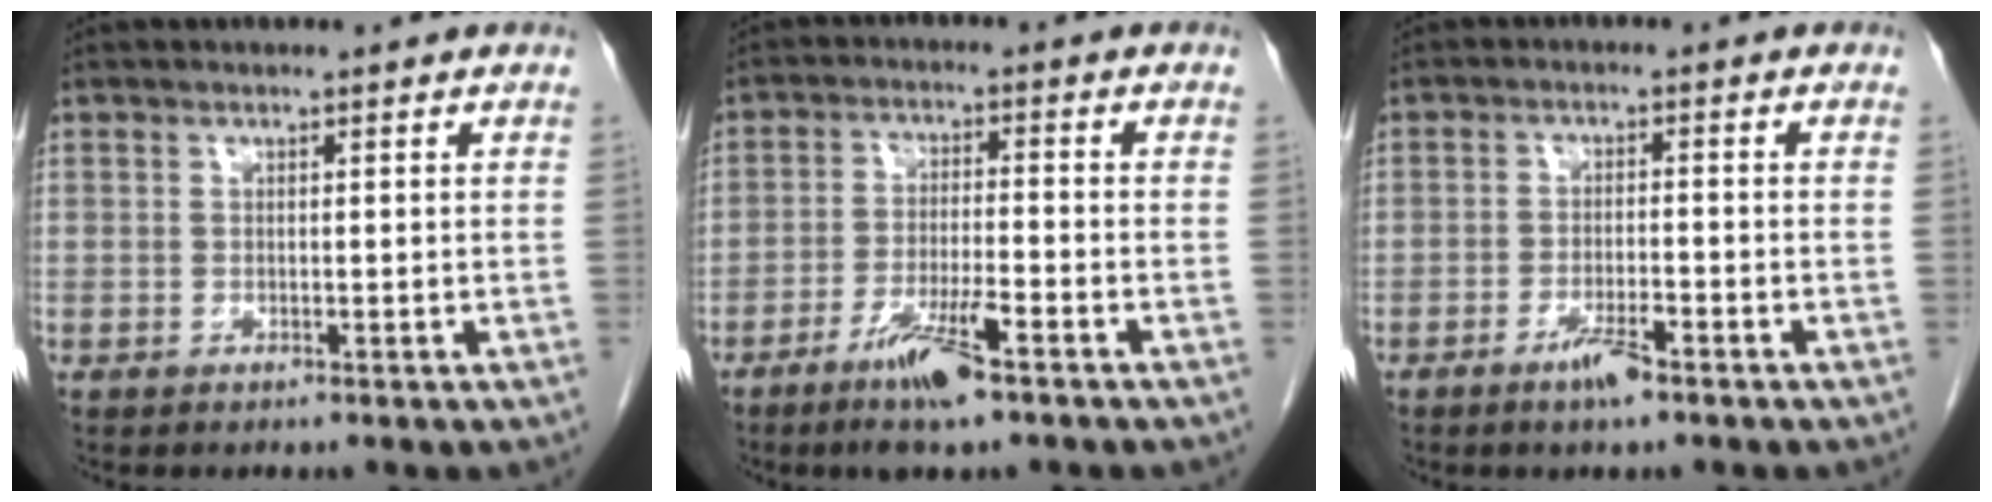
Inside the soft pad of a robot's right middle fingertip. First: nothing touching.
{"total": 7.6, "force": [-4.9, 0.6, 5.8], "torque": [-0.117, -0.015, -0.086]}
{"total": 3.7, "force": [-2.5, 0.4, 2.7], "torque": [-0.055, -0.005, -0.044]}